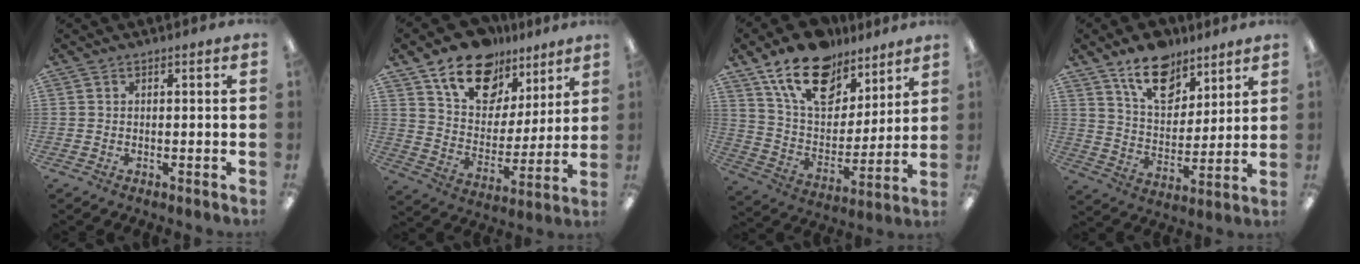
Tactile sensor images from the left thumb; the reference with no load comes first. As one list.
[{"total": 16.5, "force": [11.5, 9.9, 6.6], "torque": [-0.118, -0.067, 0.210]}, {"total": 18.9, "force": [13.3, 10.0, 9.0], "torque": [-0.167, -0.071, 0.239]}, {"total": 14.3, "force": [10.2, 7.8, 6.4], "torque": [-0.094, -0.056, 0.187]}]